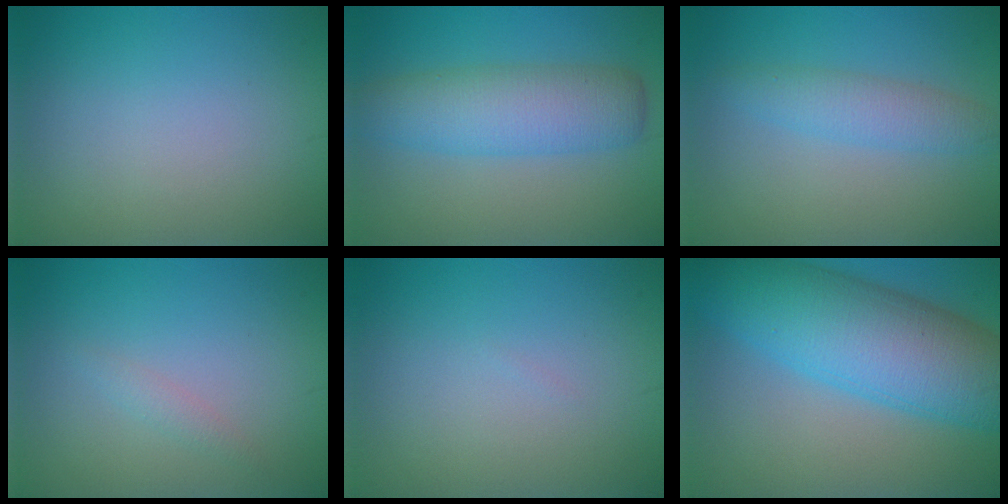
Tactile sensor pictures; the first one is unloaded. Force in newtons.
{"total": 6.1, "press": 6.1, "slide": 0.4}
{"total": 3.0, "press": 3.0, "slide": 0.1}
{"total": 1.0, "press": 1.0, "slide": 0.0}
{"total": 0.0}
{"total": 12.1, "press": 12.1, "slide": 0.4}